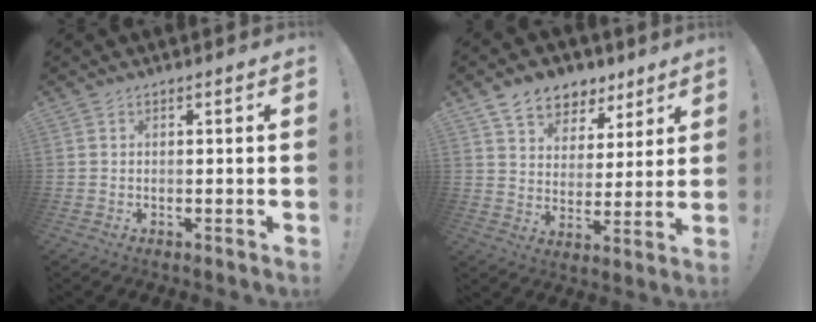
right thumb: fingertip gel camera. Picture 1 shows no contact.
{"total": 10.4, "force": [7.5, 6.5, 3.1], "torque": [-0.052, -0.050, 0.145]}